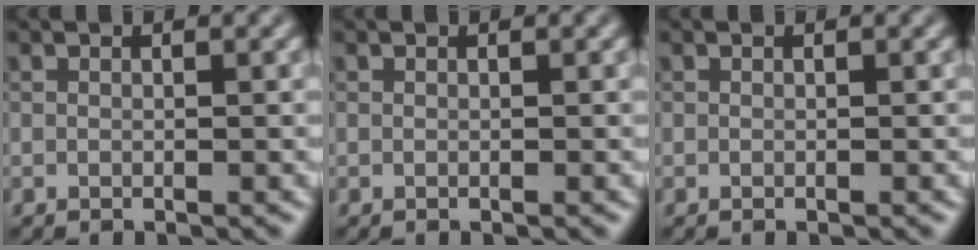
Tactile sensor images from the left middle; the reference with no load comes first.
{"total": 0.0}
{"total": 0.0}